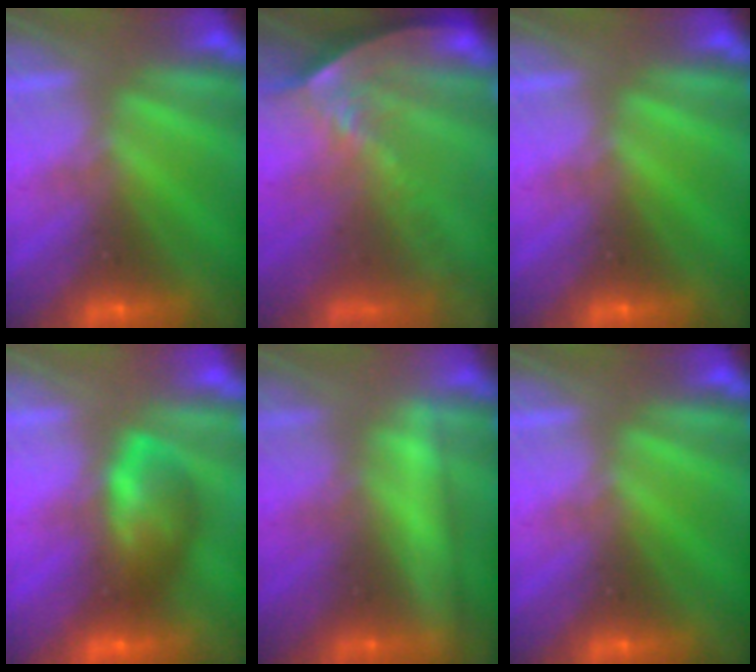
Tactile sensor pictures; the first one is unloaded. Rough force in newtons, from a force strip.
{"total": 7.5}
{"total": 0.0}
{"total": 5.8}
{"total": 2.4}
{"total": 0.0}